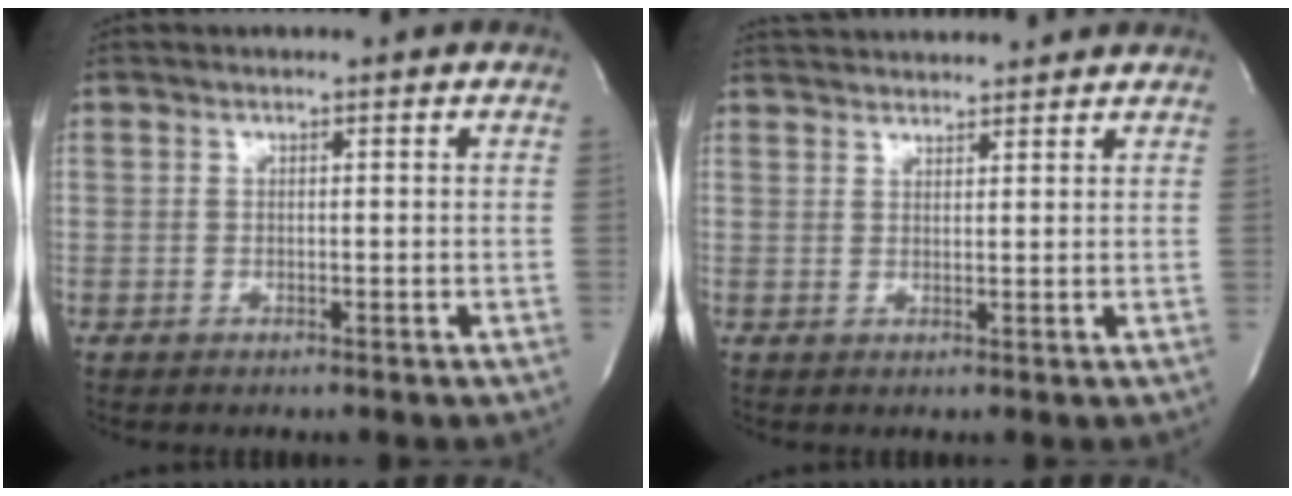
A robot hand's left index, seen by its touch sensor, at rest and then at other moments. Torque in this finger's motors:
{"motor_torque": [-0.50, -0.31, 0.51, 0.13]}